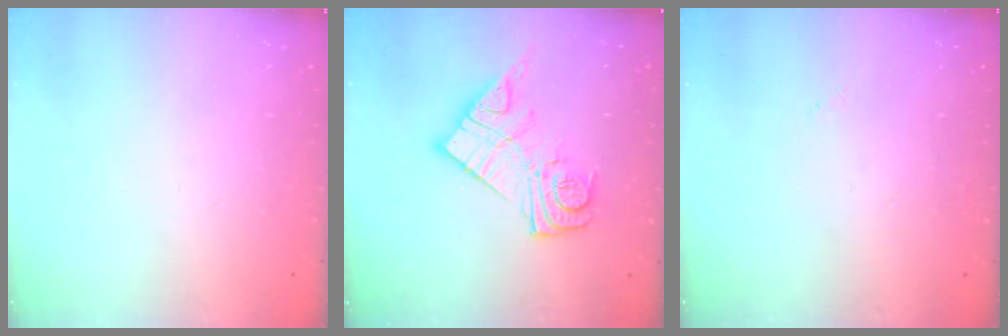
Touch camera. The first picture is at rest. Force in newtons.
{"total": 16.3, "press": 16.2, "slide": 1.4}
{"total": 3.4, "press": 3.3, "slide": 0.5}